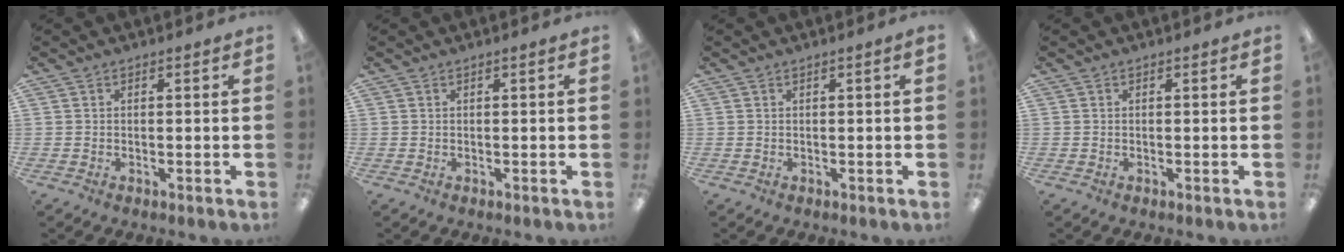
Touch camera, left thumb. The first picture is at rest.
{"total": 0.0}
{"total": 0.6, "force": [0.2, -0.2, 0.6], "torque": [-0.010, 0.000, 0.003]}
{"total": 0.0}